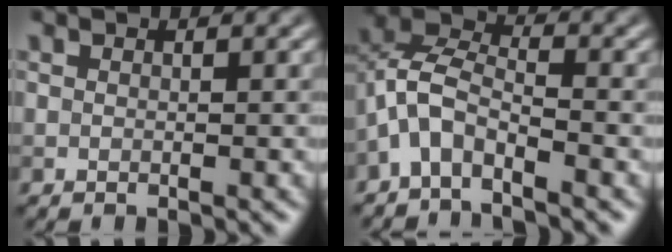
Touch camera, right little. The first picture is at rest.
{"total": 3.8, "force": [-2.5, 1.6, 2.4], "torque": [-0.047, 0.015, -0.060]}